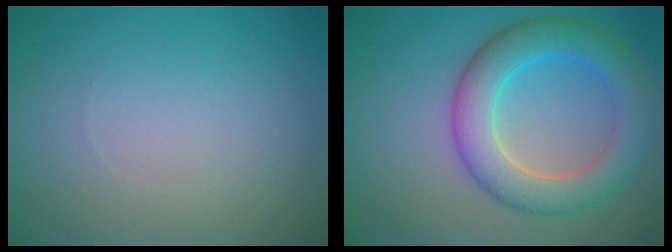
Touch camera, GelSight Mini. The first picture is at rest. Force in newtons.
{"total": 6.5, "press": 6.5, "slide": 0.4}